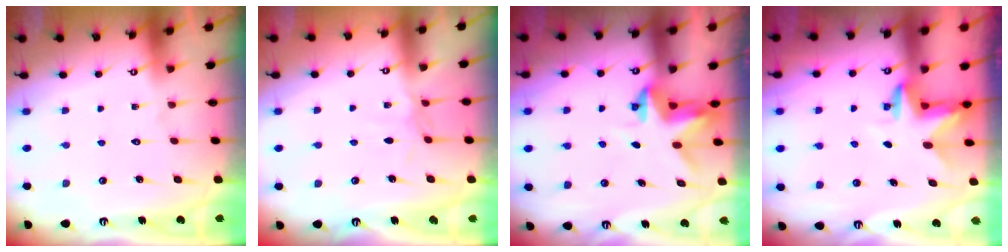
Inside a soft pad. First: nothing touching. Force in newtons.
{"total": 1.7, "press": 1.6, "slide": 0.4}
{"total": 3.3, "press": 3.3, "slide": 0.2}
{"total": 3.2, "press": 3.2, "slide": 0.1}